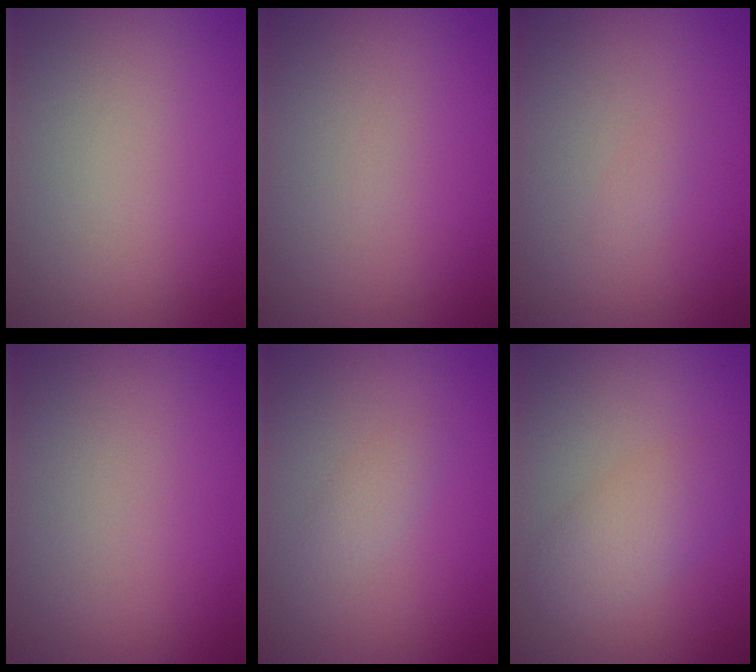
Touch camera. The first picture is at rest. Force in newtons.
{"total": 0.0}
{"total": 0.5, "press": 0.5, "slide": 0.1}
{"total": 0.0}
{"total": 1.1, "press": 1.1, "slide": 0.1}
{"total": 2.9, "press": 2.9, "slide": 0.1}